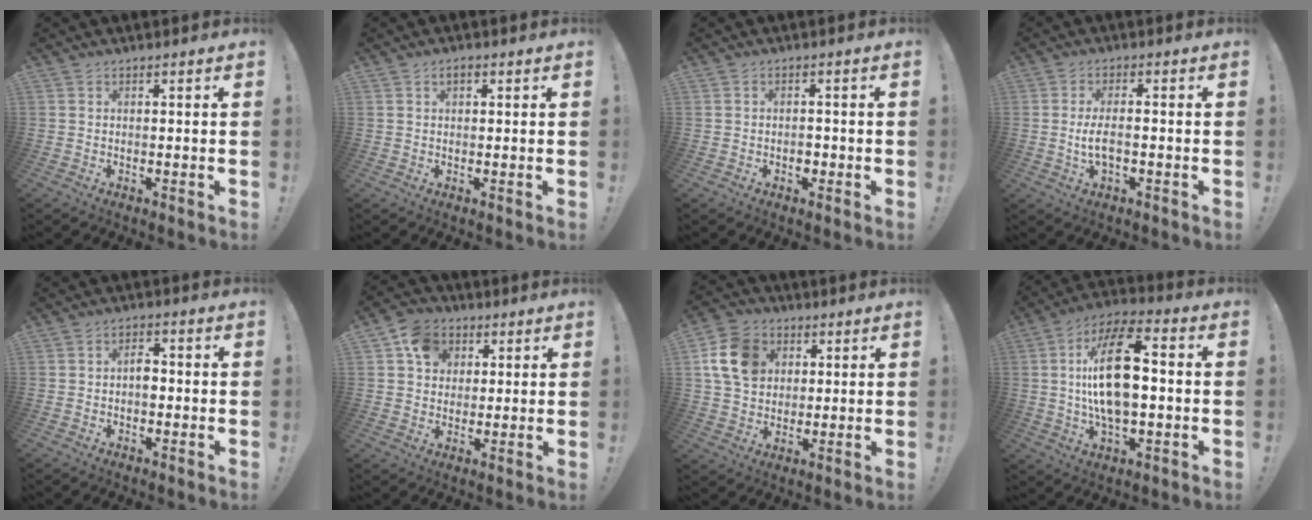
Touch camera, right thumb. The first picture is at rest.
{"total": 1.8, "force": [0.8, 1.0, 1.3], "torque": [-0.026, 0.003, 0.014]}
{"total": 2.3, "force": [-1.2, 1.5, 1.2], "torque": [-0.018, 0.004, -0.021]}
{"total": 5.4, "force": [-1.3, 1.5, 5.0], "torque": [-0.112, -0.003, -0.023]}
{"total": 3.4, "force": [-0.8, 2.1, 2.5], "torque": [-0.035, 0.006, -0.018]}
{"total": 9.6, "force": [3.3, 8.4, 3.1], "torque": [-0.034, -0.009, 0.065]}
{"total": 13.8, "force": [4.2, 11.1, 7.2], "torque": [-0.114, -0.001, 0.086]}
{"total": 19.7, "force": [1.1, 9.2, 17.4], "torque": [-0.314, 0.004, 0.007]}